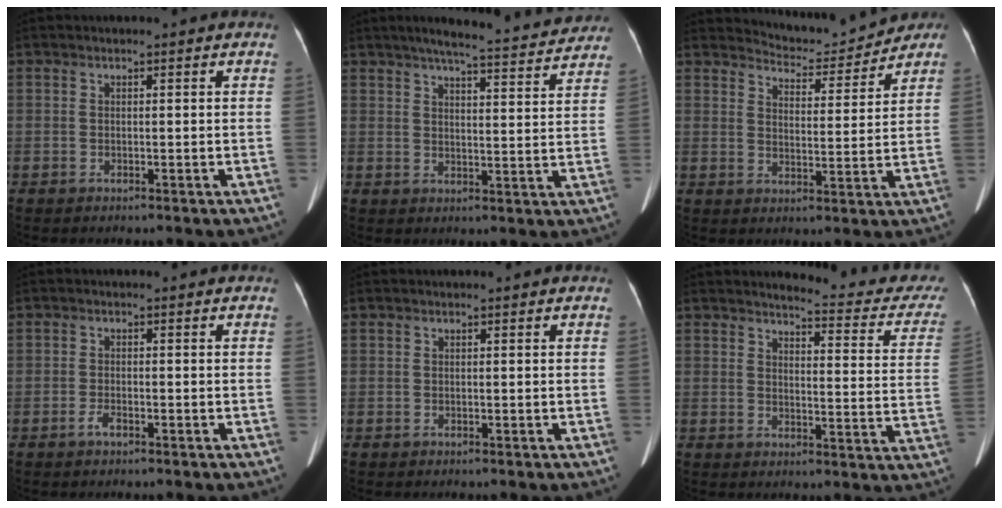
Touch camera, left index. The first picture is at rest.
{"total": 15.1, "force": [13.6, 1.3, 6.5], "torque": [-0.089, 0.004, 0.167]}
{"total": 7.9, "force": [7.8, 1.4, -0.2], "torque": [-0.004, 0.003, 0.108]}
{"total": 1.4, "force": [-1.1, 0.3, 0.8], "torque": [-0.018, -0.007, -0.018]}
{"total": 0.0}
{"total": 16.0, "force": [15.2, 2.0, 4.4], "torque": [-0.032, -0.083, 0.147]}